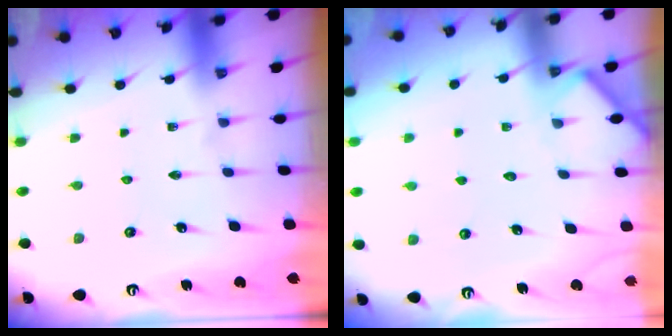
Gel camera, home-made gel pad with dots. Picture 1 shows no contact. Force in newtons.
{"total": 4.4, "press": 4.4, "slide": 0.5}